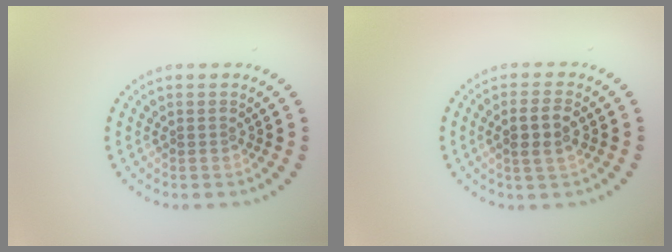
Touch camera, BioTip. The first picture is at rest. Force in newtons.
{"total": 2.8, "press": 2.6, "slide": 0.9}